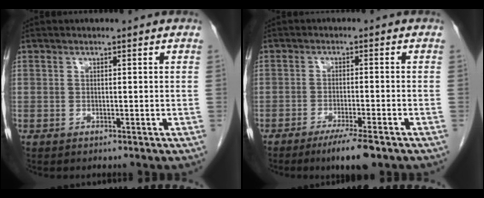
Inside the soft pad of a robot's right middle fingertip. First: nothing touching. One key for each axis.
{"total": 6.1, "fx": -4.3, "fy": 0.4, "fz": 4.3, "tx": -0.068, "ty": -0.013, "tz": -0.068}